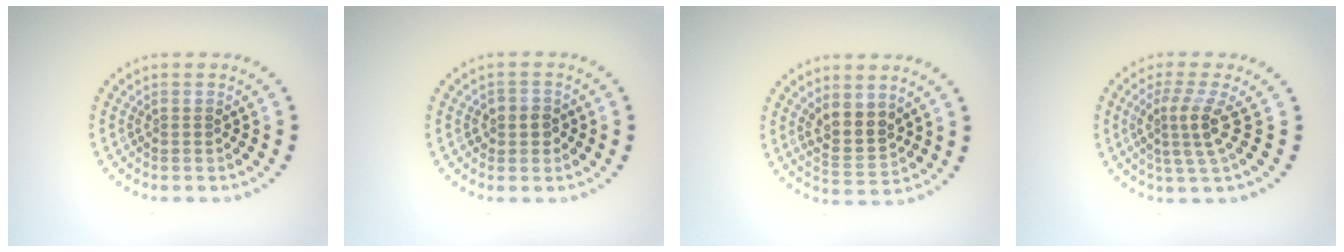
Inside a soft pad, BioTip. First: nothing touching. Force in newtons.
{"total": 1.9, "press": 1.8, "slide": 0.6}
{"total": 3.2, "press": 3.0, "slide": 1.2}
{"total": 3.1, "press": 2.3, "slide": 2.1}